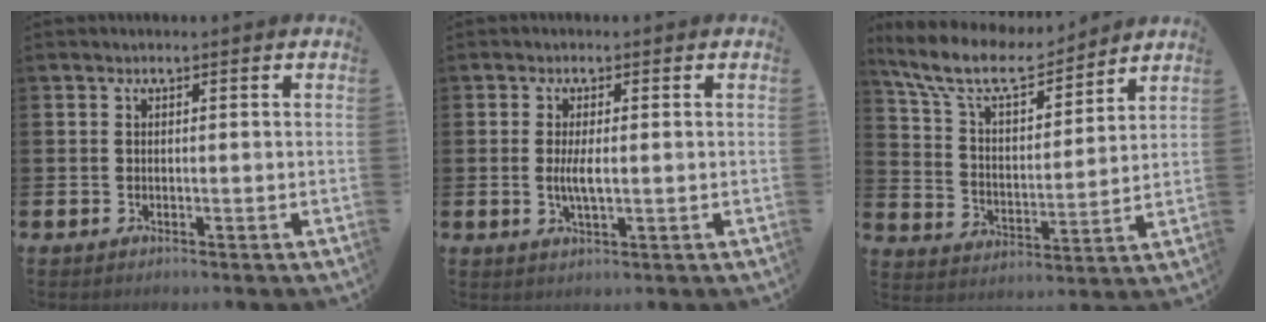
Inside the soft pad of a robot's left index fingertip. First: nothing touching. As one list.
[{"total": 2.9, "force": [0.0, 0.9, 2.7], "torque": [-0.043, -0.003, -0.003]}, {"total": 10.1, "force": [8.9, 2.5, 4.0], "torque": [-0.123, -0.047, 0.159]}]